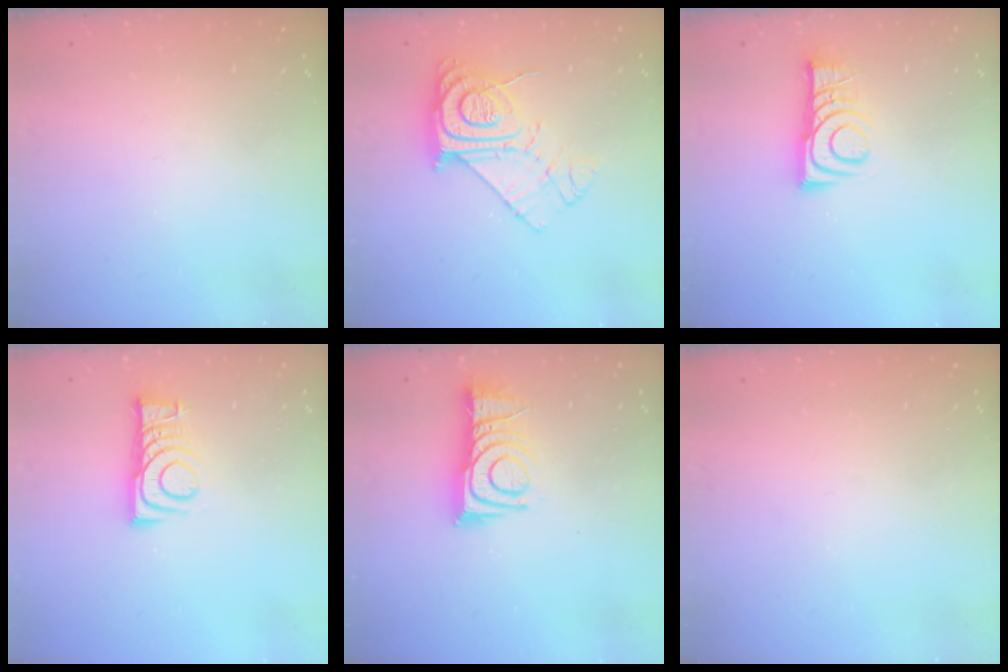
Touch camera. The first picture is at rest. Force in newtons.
{"total": 15.1, "press": 15.0, "slide": 1.6}
{"total": 9.1, "press": 9.1, "slide": 0.4}
{"total": 8.0, "press": 7.9, "slide": 0.5}
{"total": 11.4, "press": 11.4, "slide": 0.6}
{"total": 0.0}